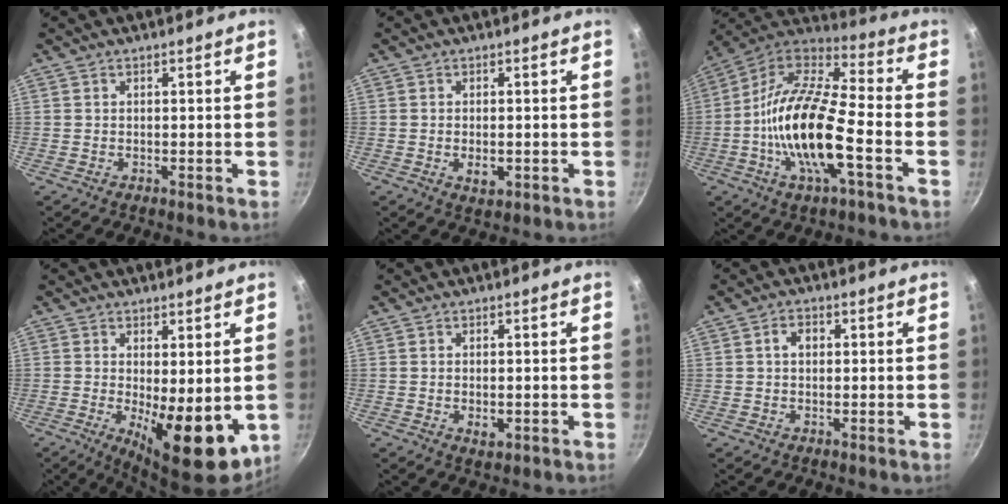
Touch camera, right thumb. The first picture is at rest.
{"total": 3.2, "force": [-0.7, 1.8, 2.5], "torque": [-0.041, -0.004, -0.008]}
{"total": 20.2, "force": [-5.2, 7.0, 18.2], "torque": [-0.345, 0.038, -0.118]}
{"total": 11.7, "force": [-1.3, 4.3, 10.8], "torque": [-0.130, -0.012, -0.005]}
{"total": 2.5, "force": [-0.4, 1.5, 1.9], "torque": [-0.031, -0.005, -0.005]}
{"total": 2.9, "force": [0.5, 2.1, 1.9], "torque": [-0.018, 0.008, 0.006]}